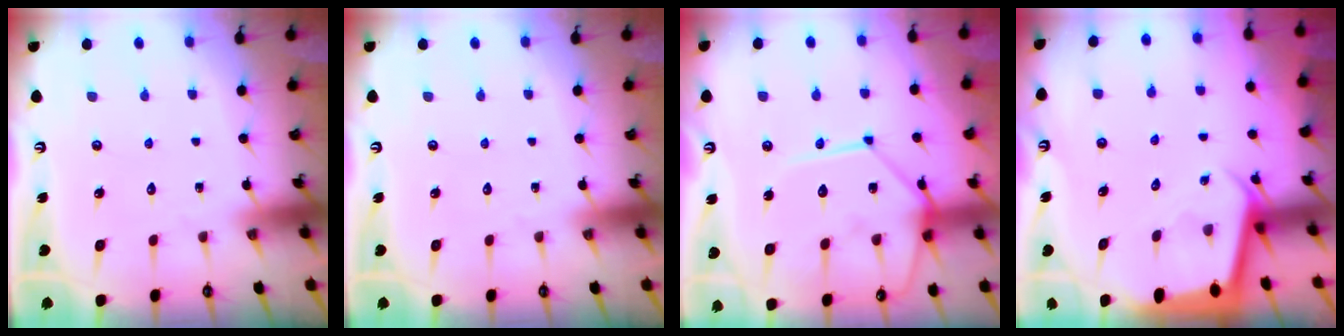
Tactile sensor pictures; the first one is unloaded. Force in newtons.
{"total": 0.0}
{"total": 15.1, "press": 15.0, "slide": 1.3}
{"total": 2.3, "press": 2.3, "slide": 0.1}